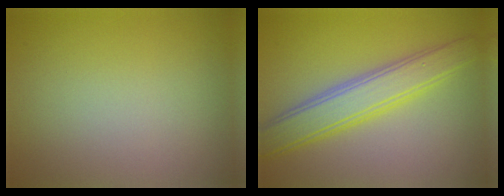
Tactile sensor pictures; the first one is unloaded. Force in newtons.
{"total": 5.1, "press": 5.1, "slide": 0.1}